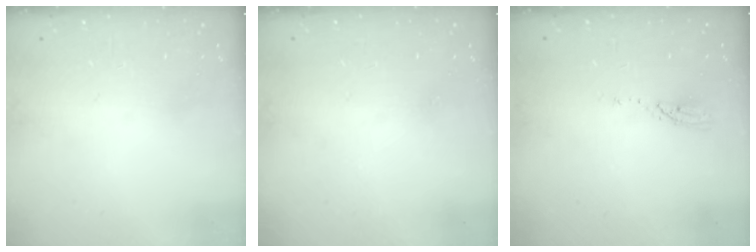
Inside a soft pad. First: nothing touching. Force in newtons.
{"total": 15.5, "press": 3.5, "slide": 15.1}
{"total": 3.0, "press": 2.9, "slide": 0.3}